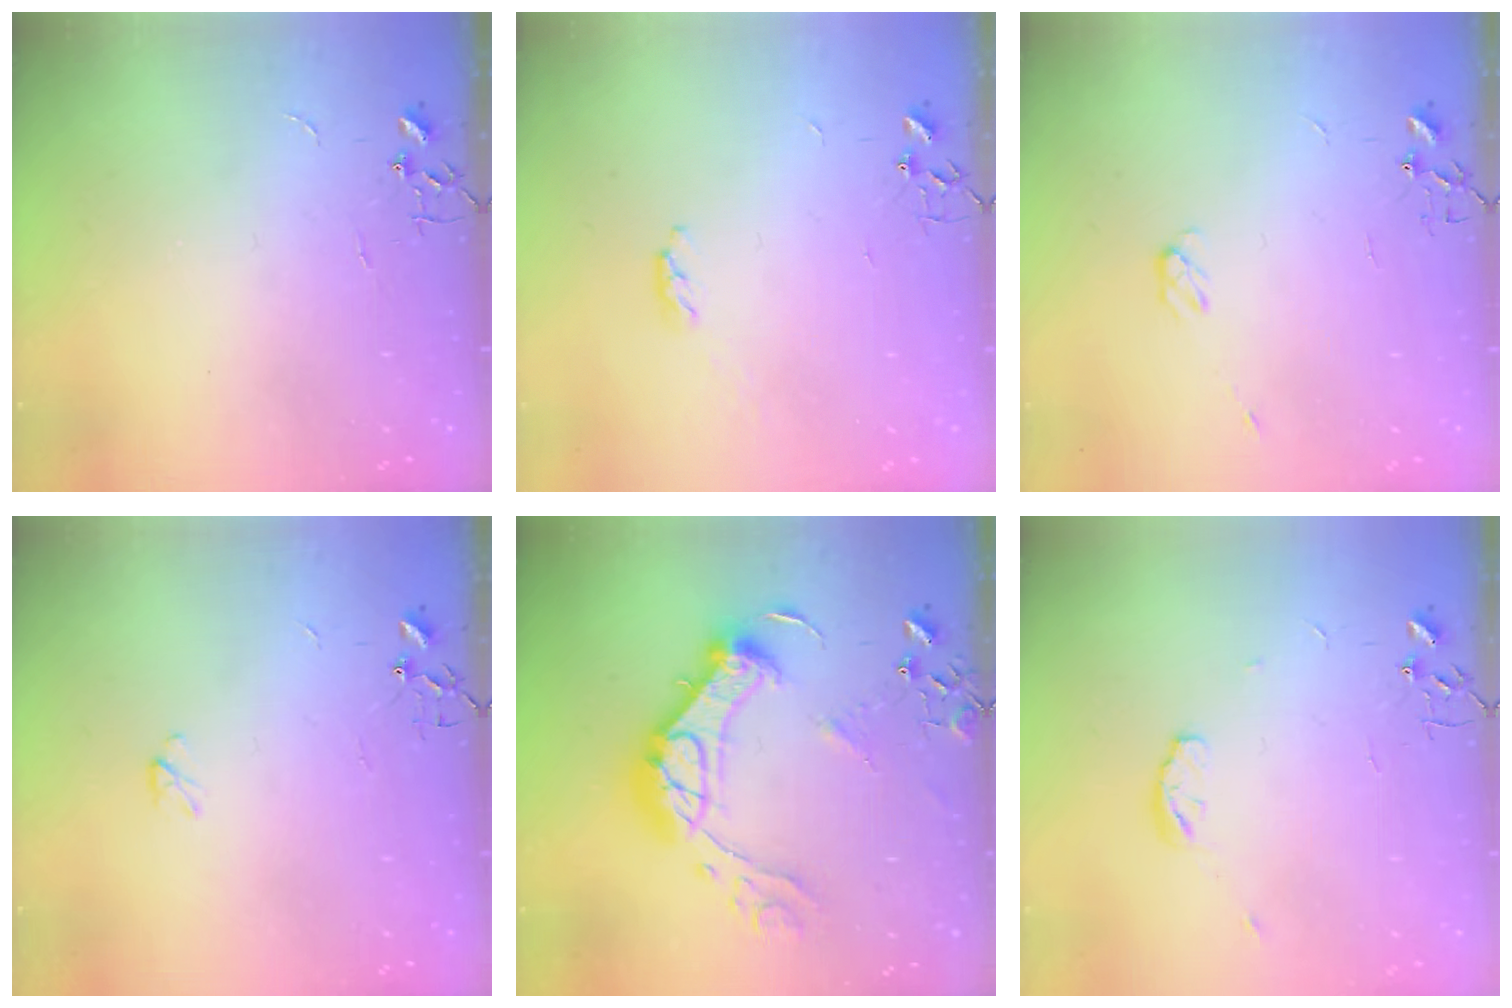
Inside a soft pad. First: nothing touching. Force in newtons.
{"total": 3.3, "press": 3.3, "slide": 0.4}
{"total": 3.5, "press": 3.5, "slide": 0.6}
{"total": 2.9, "press": 2.9, "slide": 0.5}
{"total": 18.4, "press": 18.4, "slide": 1.4}
{"total": 5.9, "press": 5.8, "slide": 1.1}